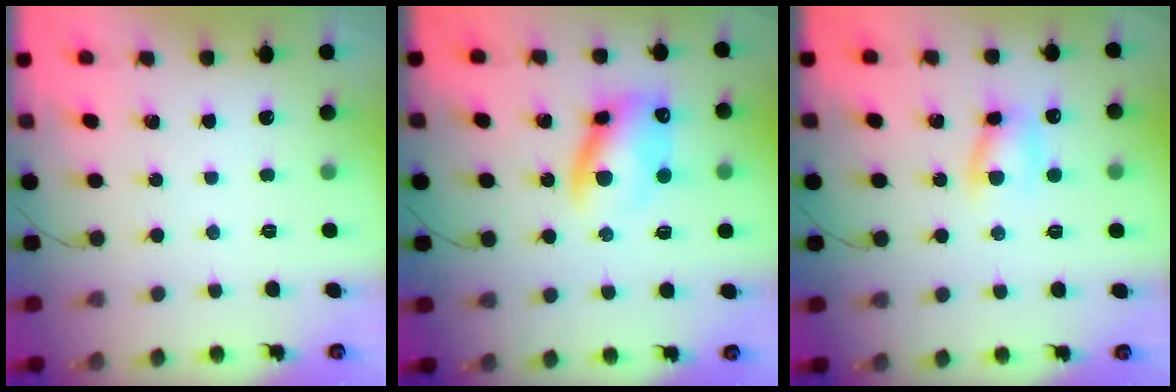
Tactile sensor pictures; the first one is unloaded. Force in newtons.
{"total": 10.9, "press": 10.6, "slide": 2.4}
{"total": 6.9, "press": 6.8, "slide": 1.0}